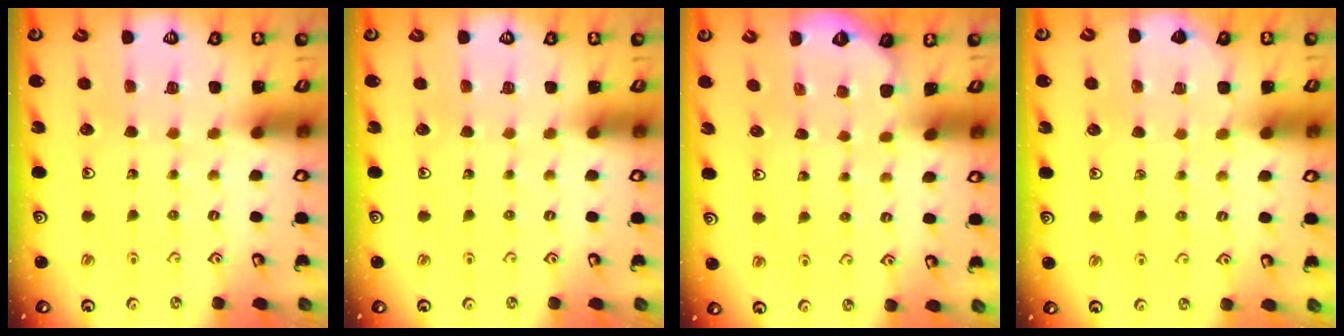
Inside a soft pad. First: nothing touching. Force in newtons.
{"total": 0.0}
{"total": 0.0}
{"total": 1.5, "press": 1.5, "slide": 0.3}